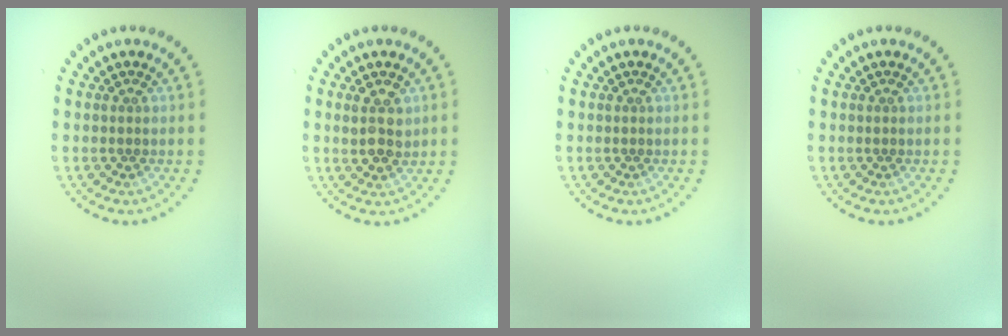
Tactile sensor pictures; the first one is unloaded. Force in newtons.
{"total": 2.4, "press": 2.3, "slide": 0.5}
{"total": 0.0}
{"total": 0.0}